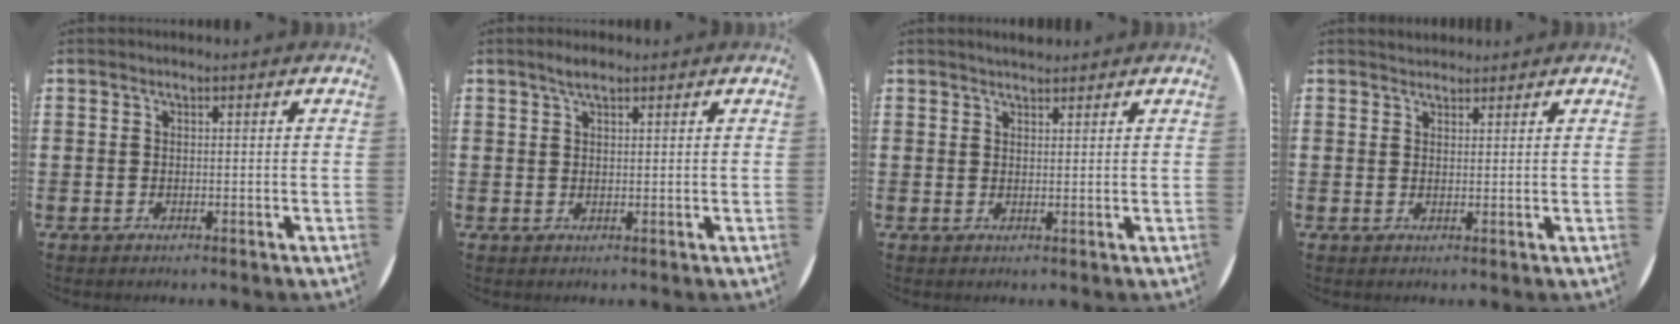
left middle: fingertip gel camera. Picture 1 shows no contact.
{"total": 2.1, "force": [1.5, 0.6, 1.3], "torque": [-0.027, 0.006, 0.025]}
{"total": 1.6, "force": [1.6, 0.3, 0.2], "torque": [-0.005, 0.005, 0.030]}
{"total": 1.5, "force": [1.5, 0.4, -0.1], "torque": [0.009, 0.002, 0.027]}